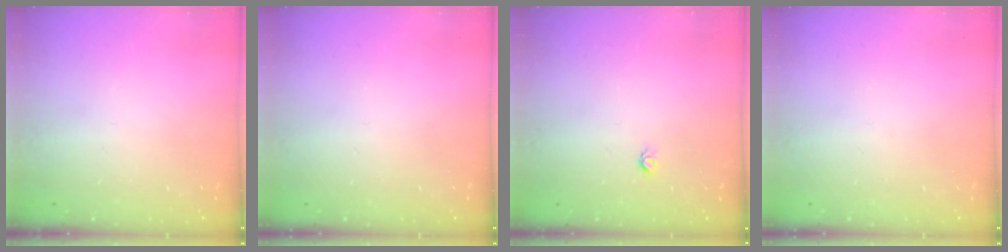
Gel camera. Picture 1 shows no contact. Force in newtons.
{"total": 0.0}
{"total": 3.0, "press": 2.9, "slide": 0.4}
{"total": 0.0}